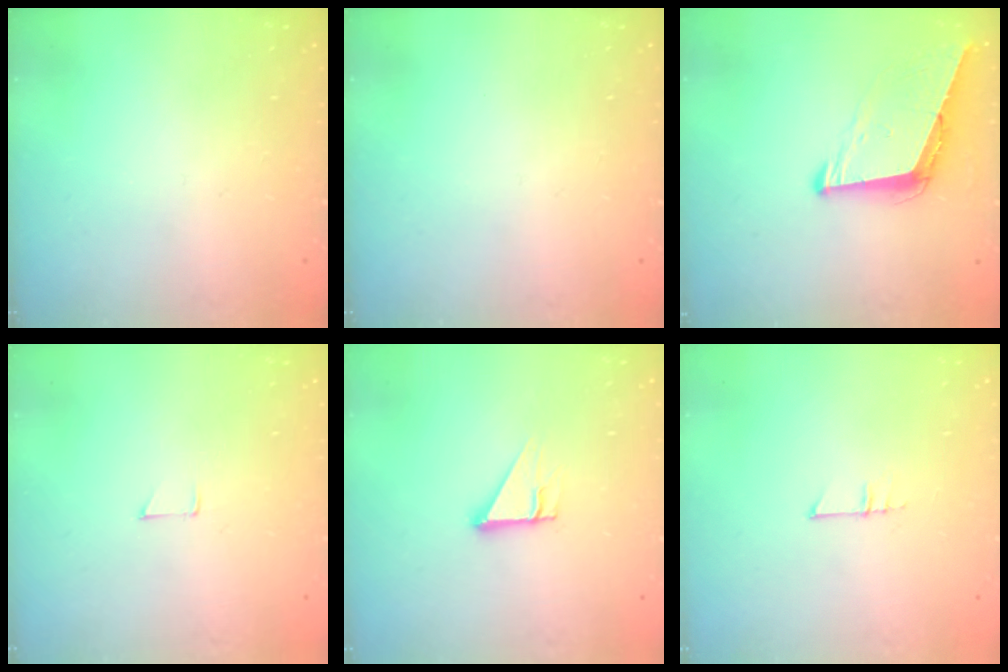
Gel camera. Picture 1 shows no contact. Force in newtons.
{"total": 0.0}
{"total": 8.3, "press": 7.8, "slide": 3.1}
{"total": 4.1, "press": 4.1, "slide": 0.3}
{"total": 3.7, "press": 3.7, "slide": 0.2}
{"total": 4.6, "press": 4.6, "slide": 0.4}